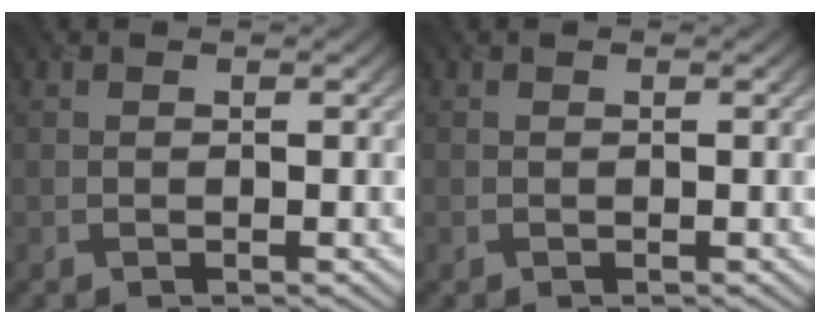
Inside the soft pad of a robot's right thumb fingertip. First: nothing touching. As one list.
[{"total": 0.0}]